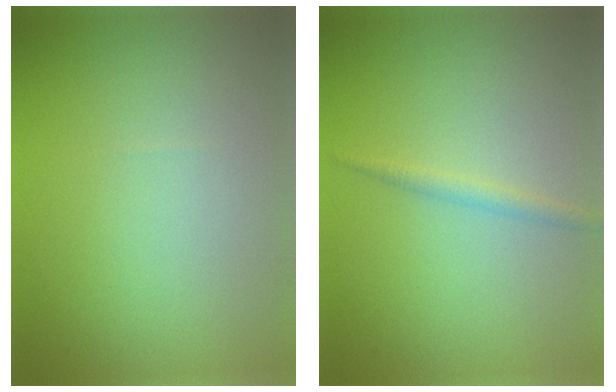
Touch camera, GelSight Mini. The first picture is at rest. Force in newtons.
{"total": 1.1, "press": 1.1, "slide": 0.0}